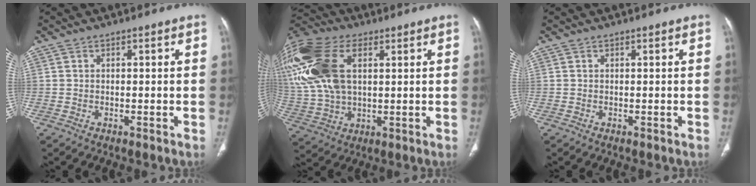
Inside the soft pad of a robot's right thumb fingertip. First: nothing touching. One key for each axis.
{"total": 25.6, "fx": 8.0, "fy": 15.2, "fz": 19.0, "tx": -0.469, "ty": 0.021, "tz": 0.155}
{"total": 0.0}